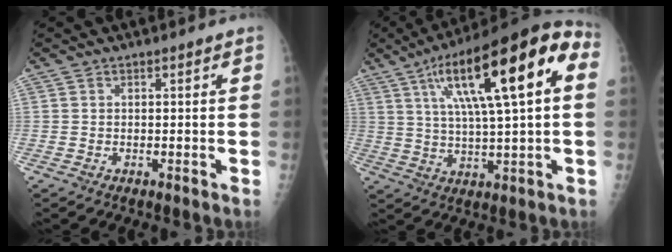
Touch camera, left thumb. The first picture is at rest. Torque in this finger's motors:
{"motor_torque": [0.50, 0.97, 2.20, -0.58, 0.30]}